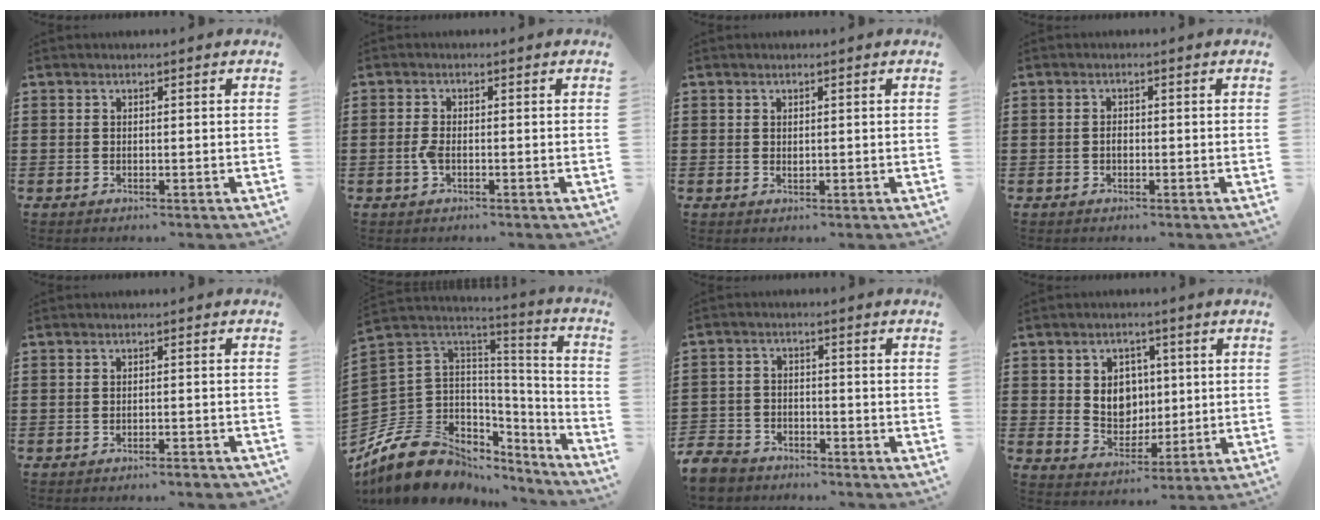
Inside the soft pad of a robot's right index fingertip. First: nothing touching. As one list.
[{"total": 2.0, "force": [-0.7, 0.8, 1.7], "torque": [-0.047, -0.005, -0.017]}, {"total": 0.7, "force": [0.3, 0.5, 0.4], "torque": [-0.009, 0.002, 0.006]}, {"total": 1.2, "force": [-0.3, 0.7, 0.9], "torque": [-0.019, 0.002, -0.005]}, {"total": 1.7, "force": [-1.5, -0.1, 0.6], "torque": [-0.013, -0.002, -0.029]}, {"total": 12.0, "force": [-6.9, 8.6, 4.5], "torque": [-0.123, 0.008, -0.124]}, {"total": 4.6, "force": [-4.3, 1.4, 0.4], "torque": [-0.028, 0.002, -0.095]}, {"total": 5.8, "force": [1.4, 5.1, 2.4], "torque": [-0.044, 0.007, 0.020]}]